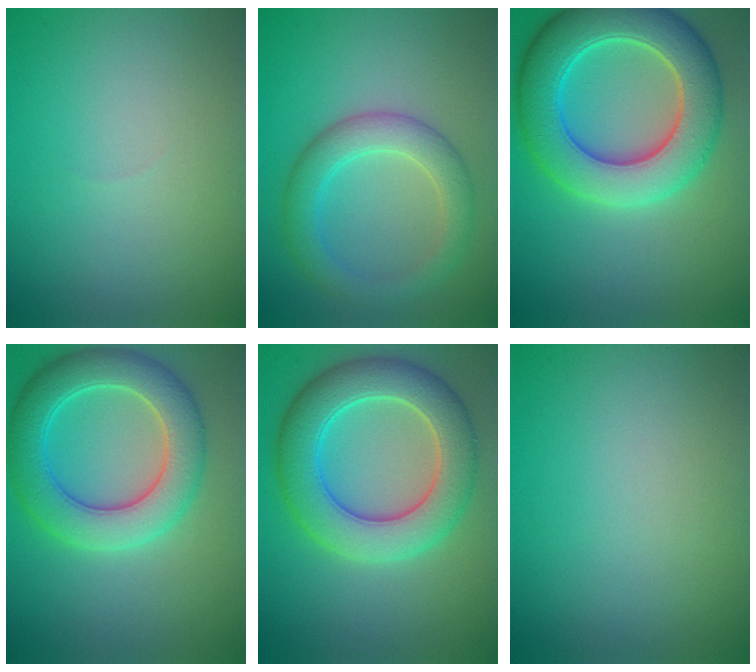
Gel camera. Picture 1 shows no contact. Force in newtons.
{"total": 4.3, "press": 4.3, "slide": 0.2}
{"total": 9.4, "press": 9.4, "slide": 0.3}
{"total": 6.9, "press": 6.9, "slide": 0.5}
{"total": 7.9, "press": 7.8, "slide": 0.6}
{"total": 0.0}